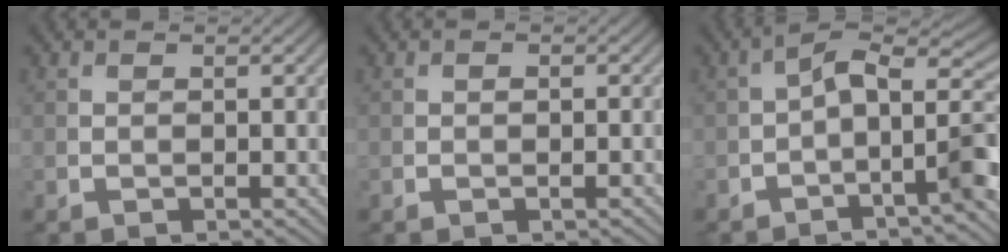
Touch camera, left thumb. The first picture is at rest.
{"total": 0.7, "force": [-0.3, 0.2, 0.6], "torque": [-0.009, 0.001, -0.004]}
{"total": 8.2, "force": [-2.1, 2.8, 7.4], "torque": [-0.103, 0.014, -0.044]}